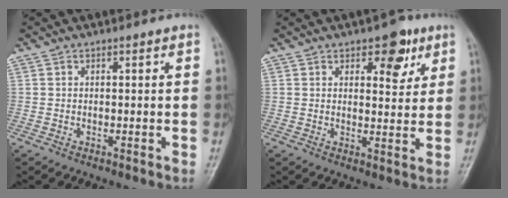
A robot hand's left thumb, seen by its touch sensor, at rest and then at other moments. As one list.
[{"total": 6.6, "force": [3.5, 3.6, 4.2], "torque": [-0.026, -0.017, 0.044]}]